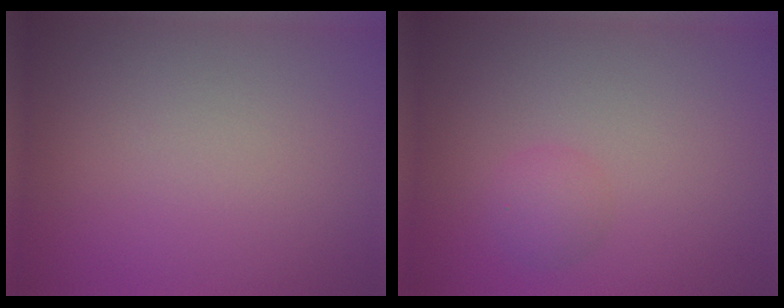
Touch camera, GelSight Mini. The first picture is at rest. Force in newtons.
{"total": 1.6, "press": 1.5, "slide": 0.1}